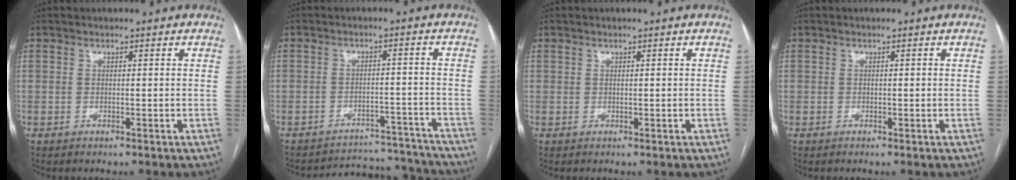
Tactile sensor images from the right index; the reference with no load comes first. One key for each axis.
{"total": 12.3, "fx": -11.9, "fy": 2.9, "fz": -0.6, "tx": 0.025, "ty": 0.037, "tz": -0.146}
{"total": 0.0}
{"total": 0.0}